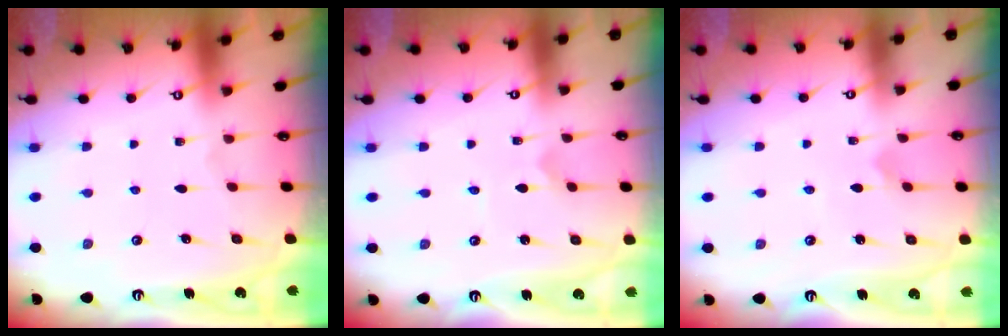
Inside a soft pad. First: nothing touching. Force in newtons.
{"total": 0.0}
{"total": 2.3, "press": 2.3, "slide": 0.2}